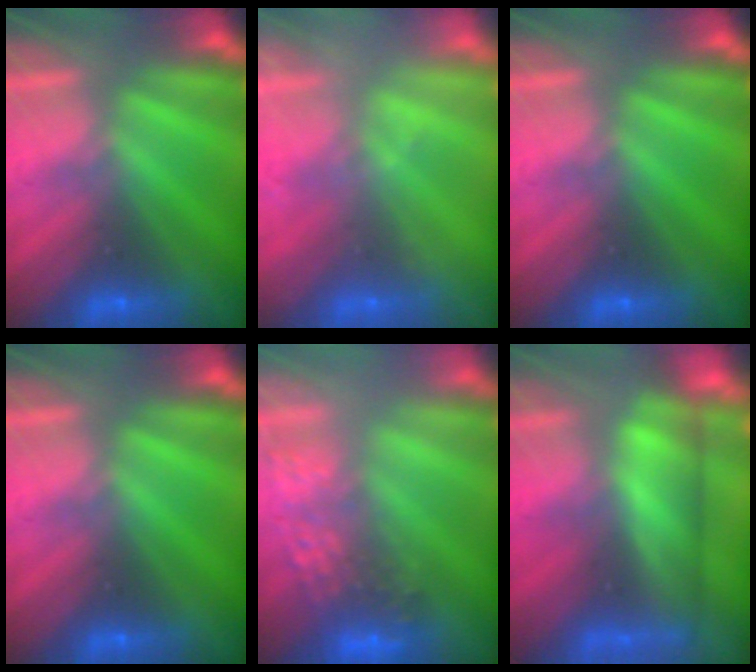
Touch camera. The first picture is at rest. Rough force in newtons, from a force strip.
{"total": 2.2}
{"total": 0.0}
{"total": 0.0}
{"total": 6.7}
{"total": 4.4}